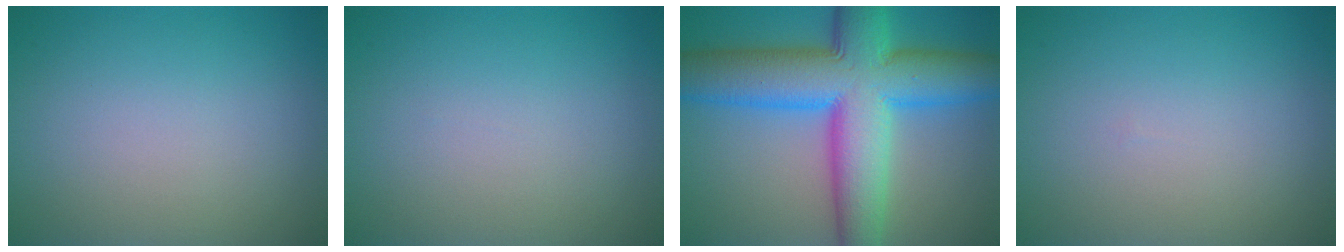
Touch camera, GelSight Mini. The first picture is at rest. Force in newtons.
{"total": 0.0}
{"total": 13.3, "press": 13.3, "slide": 0.2}
{"total": 0.0}